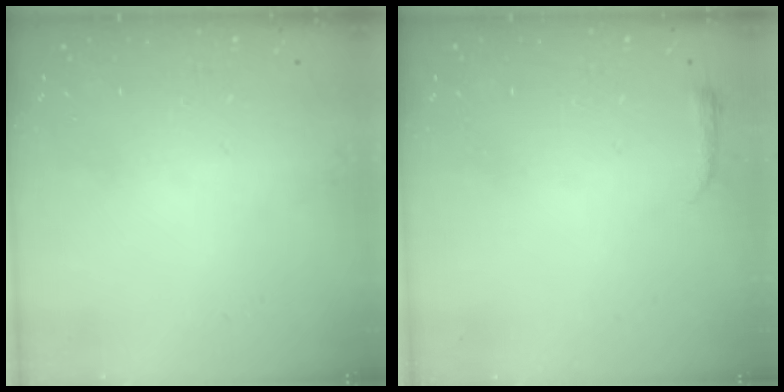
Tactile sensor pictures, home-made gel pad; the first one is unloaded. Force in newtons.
{"total": 3.0, "press": 2.9, "slide": 0.6}